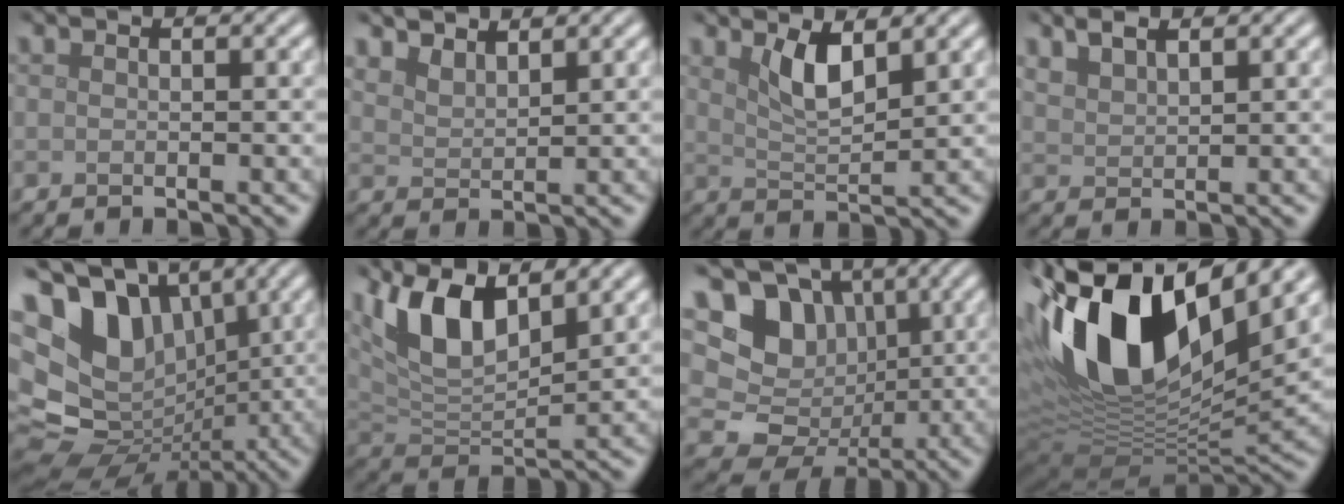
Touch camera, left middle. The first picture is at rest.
{"total": 2.7, "force": [2.4, 1.0, 0.9], "torque": [-0.026, -0.007, 0.050]}
{"total": 3.5, "force": [2.0, 1.1, 2.6], "torque": [-0.052, -0.008, 0.040]}
{"total": 2.0, "force": [1.6, 0.6, 1.0], "torque": [-0.026, 0.003, 0.035]}
{"total": 15.2, "force": [3.3, 11.6, 9.2], "torque": [-0.185, 0.013, 0.075]}
{"total": 7.9, "force": [3.9, 3.5, 5.9], "torque": [-0.119, 0.004, 0.068]}
{"total": 12.6, "force": [2.3, 11.4, 5.0], "torque": [-0.109, 0.033, 0.022]}
{"total": 16.5, "force": [5.4, 8.0, 13.3], "torque": [-0.260, 0.015, 0.089]}